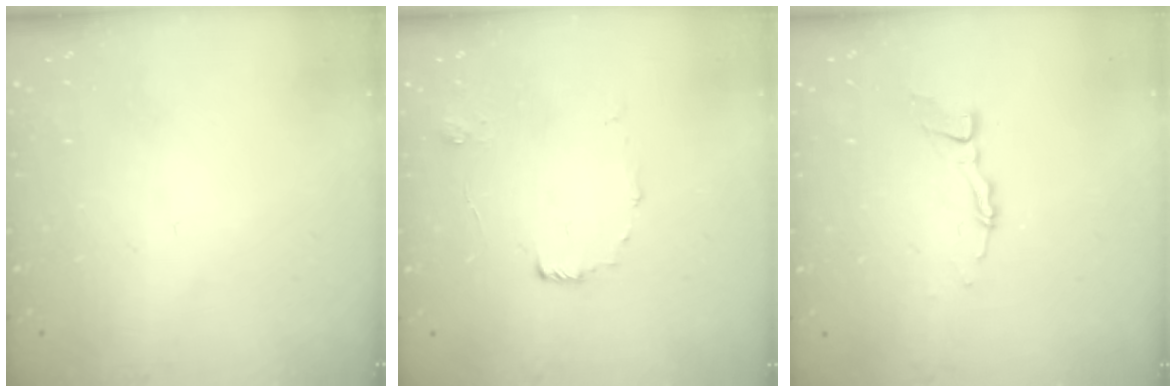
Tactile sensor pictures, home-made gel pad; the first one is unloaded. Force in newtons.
{"total": 6.9, "press": 6.9, "slide": 0.6}
{"total": 3.9, "press": 3.9, "slide": 0.2}